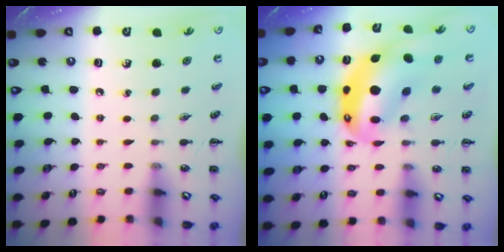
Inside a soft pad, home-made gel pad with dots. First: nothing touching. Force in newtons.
{"total": 11.7, "press": 11.4, "slide": 2.7}